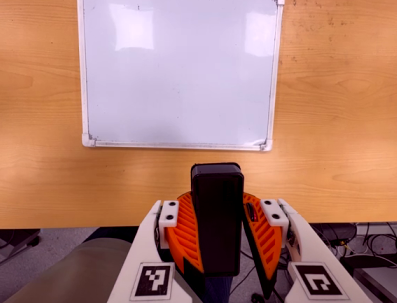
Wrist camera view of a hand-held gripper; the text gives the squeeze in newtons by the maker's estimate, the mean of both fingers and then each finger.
{"total": 10.4, "left": 10.4, "right": 10.4}